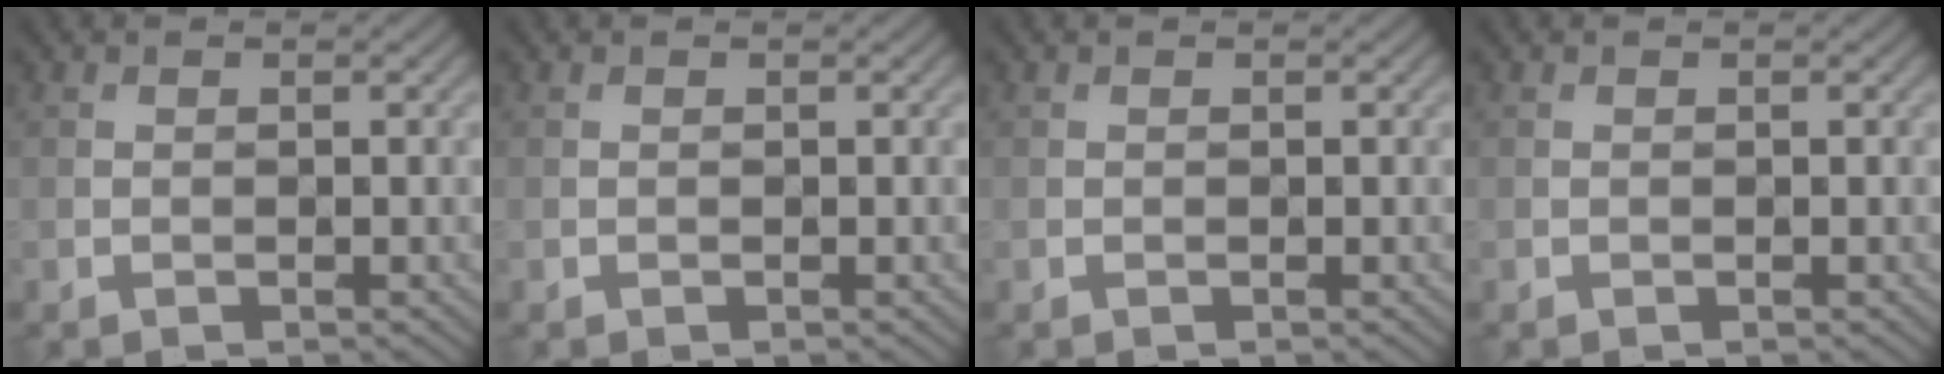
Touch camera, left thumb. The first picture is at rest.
{"total": 0.0}
{"total": 0.0}
{"total": 0.0}